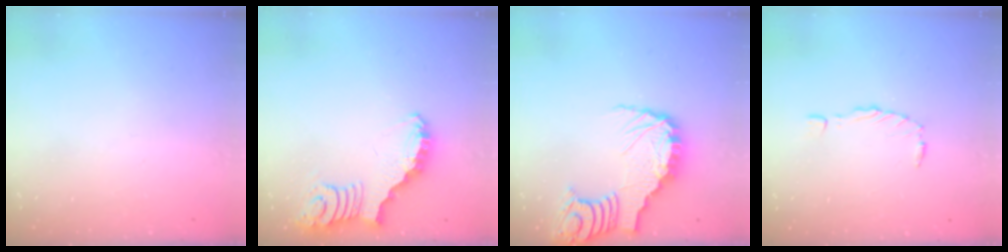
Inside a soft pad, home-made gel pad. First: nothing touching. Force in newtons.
{"total": 2.4, "press": 2.4, "slide": 0.5}
{"total": 8.8, "press": 8.8, "slide": 1.2}
{"total": 1.9, "press": 1.9, "slide": 0.3}